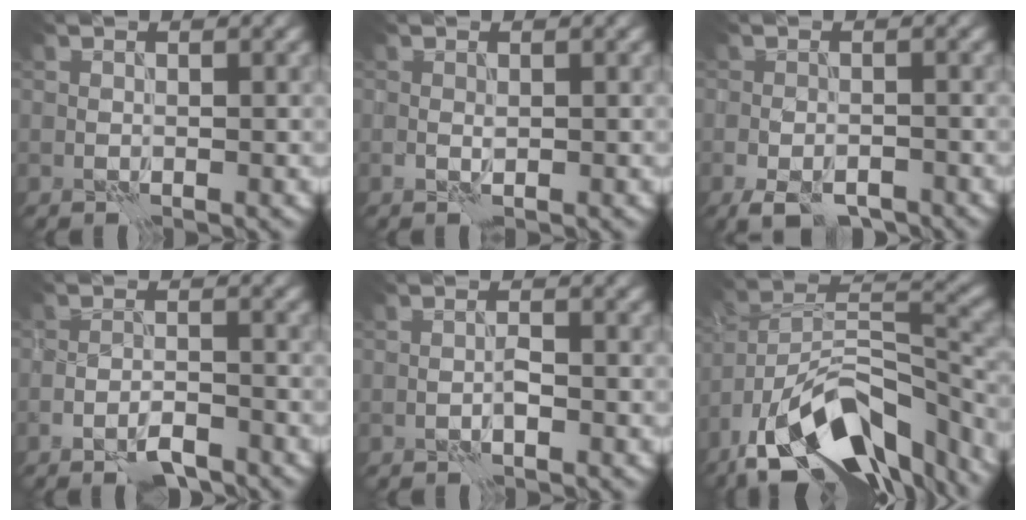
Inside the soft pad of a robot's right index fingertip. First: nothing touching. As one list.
[{"total": 0.7, "force": [0.0, 0.4, 0.6], "torque": [-0.013, 0.001, -0.002]}, {"total": 4.2, "force": [-3.0, 1.8, 2.4], "torque": [-0.038, -0.007, -0.050]}, {"total": 2.9, "force": [-2.2, 0.8, 1.8], "torque": [-0.031, 0.002, -0.042]}, {"total": 0.9, "force": [-0.5, 0.2, 0.8], "torque": [-0.015, 0.003, -0.009]}, {"total": 15.5, "force": [-10.6, 6.5, 9.4], "torque": [-0.181, 0.010, -0.166]}]